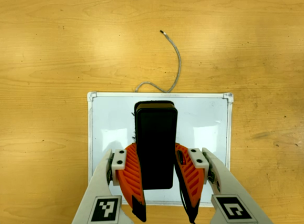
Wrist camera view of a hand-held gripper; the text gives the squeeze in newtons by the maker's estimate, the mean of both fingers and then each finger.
{"total": 7.1, "left": 6.0, "right": 8.2}